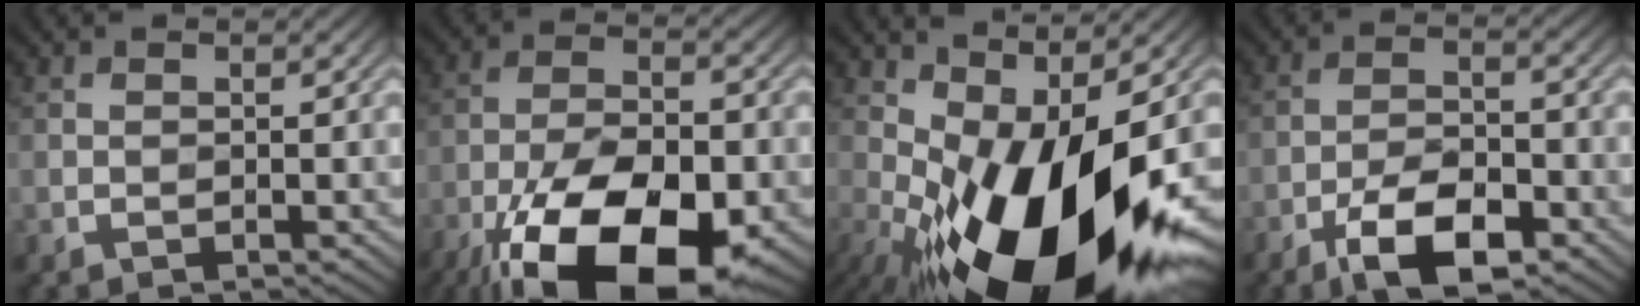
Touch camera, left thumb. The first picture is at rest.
{"total": 19.5, "force": [-10.7, 8.9, 13.6], "torque": [-0.251, -0.036, -0.179]}
{"total": 20.1, "force": [-4.6, 8.9, 17.4], "torque": [-0.300, -0.025, -0.073]}
{"total": 9.0, "force": [-5.4, 3.5, 6.3], "torque": [-0.111, 0.000, -0.102]}